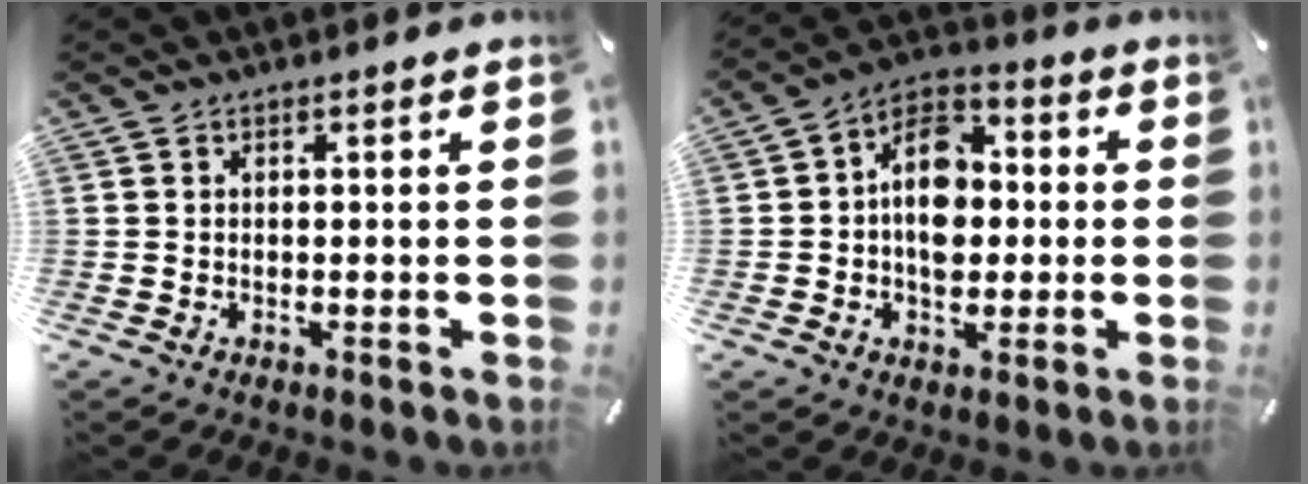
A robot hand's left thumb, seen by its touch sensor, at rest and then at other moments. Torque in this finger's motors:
{"motor_torque": [1.82, 1.90, 0.92, -0.75, 0.40]}